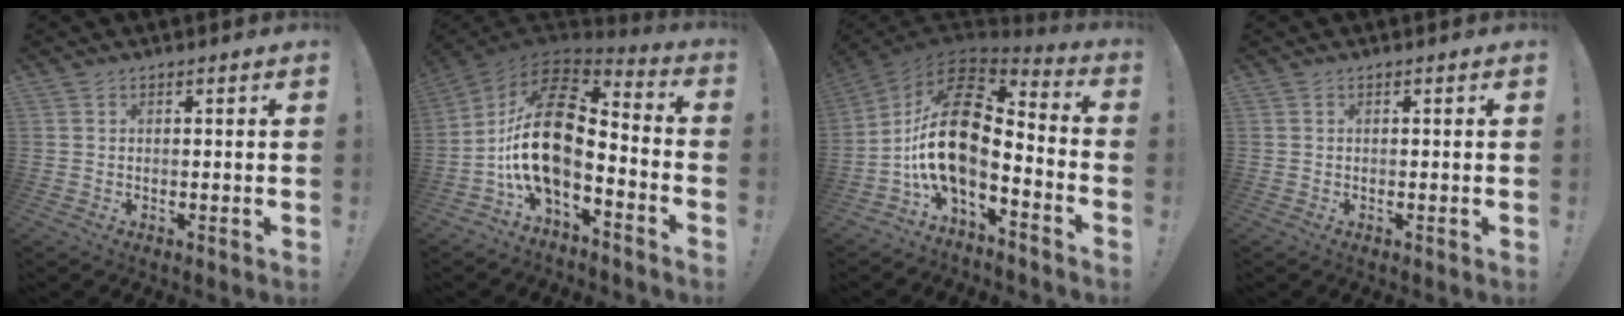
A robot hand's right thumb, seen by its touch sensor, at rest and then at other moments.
{"total": 18.9, "force": [-2.1, 9.4, 16.2], "torque": [-0.327, 0.011, -0.037]}
{"total": 18.5, "force": [-1.0, 9.1, 16.1], "torque": [-0.322, 0.006, -0.017]}
{"total": 0.0}